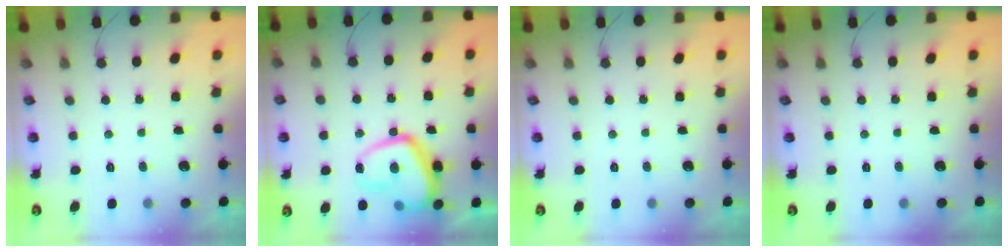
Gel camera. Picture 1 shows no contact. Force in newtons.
{"total": 18.6, "press": 18.5, "slide": 1.8}
{"total": 0.0}
{"total": 0.0}